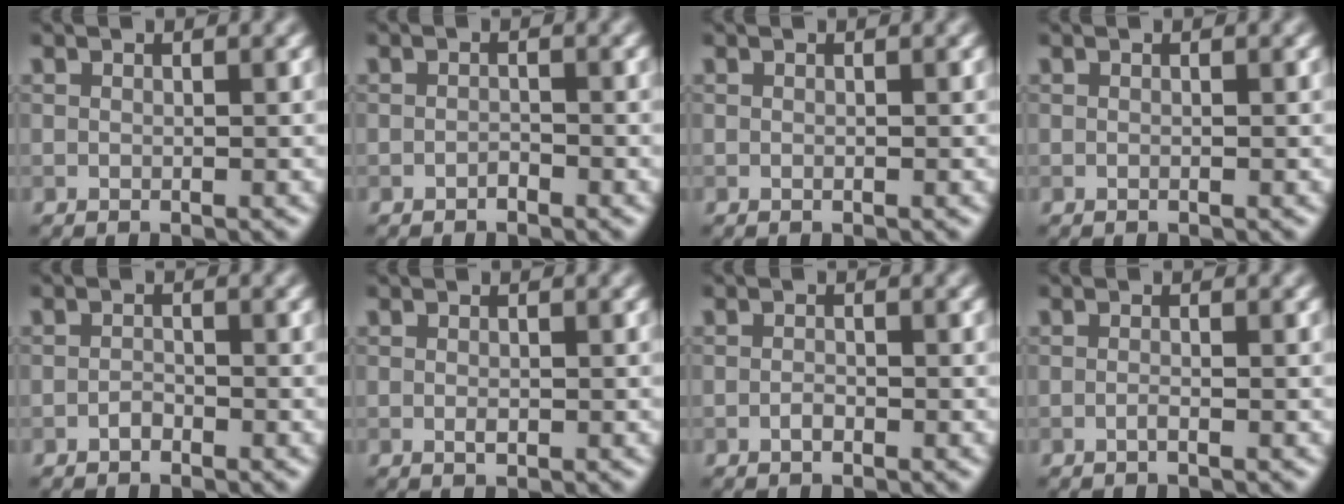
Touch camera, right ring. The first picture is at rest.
{"total": 0.7, "force": [-0.6, 0.3, 0.3], "torque": [-0.004, 0.001, -0.011]}
{"total": 0.0}
{"total": 0.0}
{"total": 0.8, "force": [-0.6, 0.4, 0.4], "torque": [-0.006, 0.000, -0.013]}
{"total": 0.7, "force": [-0.1, 0.4, 0.6], "torque": [-0.010, -0.002, -0.001]}
{"total": 0.8, "force": [-0.5, 0.3, 0.5], "torque": [-0.010, 0.001, -0.009]}
{"total": 0.6, "force": [-0.3, 0.1, 0.5], "torque": [-0.010, 0.000, -0.008]}